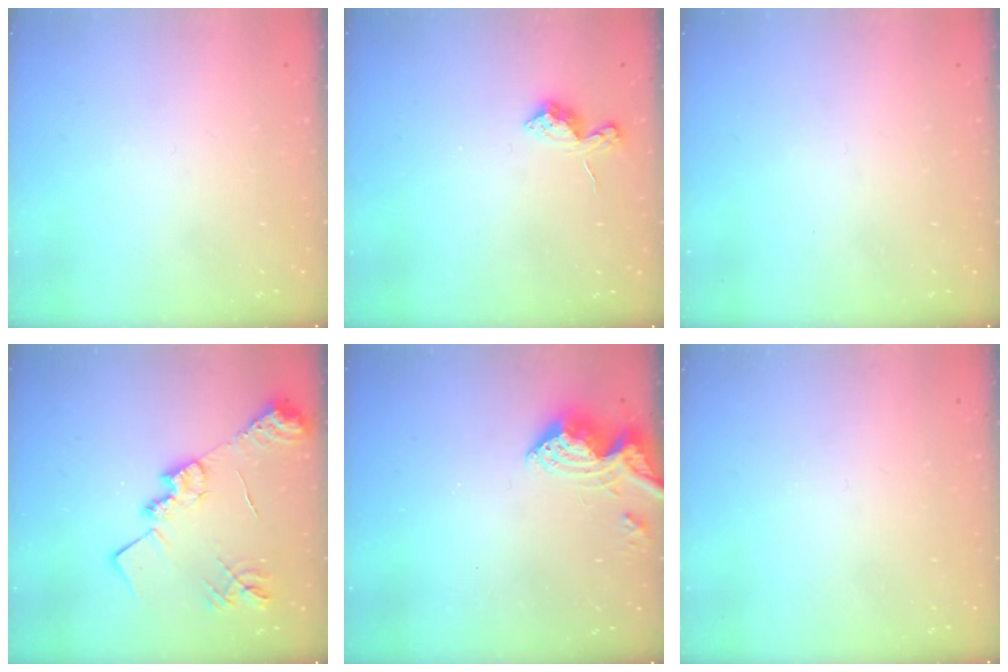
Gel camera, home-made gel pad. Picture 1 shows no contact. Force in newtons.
{"total": 8.0, "press": 8.0, "slide": 0.6}
{"total": 0.0}
{"total": 16.1, "press": 16.1, "slide": 1.0}
{"total": 9.8, "press": 9.7, "slide": 1.0}
{"total": 0.0}